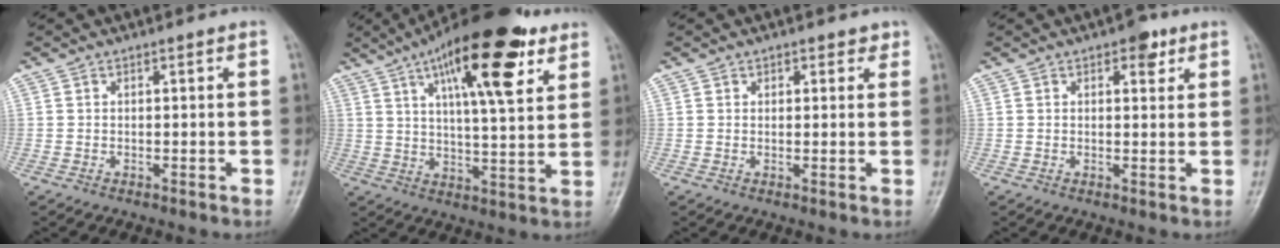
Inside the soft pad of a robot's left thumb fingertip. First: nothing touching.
{"total": 20.0, "force": [10.1, 6.1, 16.2], "torque": [-0.230, -0.025, 0.155]}
{"total": 2.0, "force": [1.3, 1.5, 0.5], "torque": [0.017, -0.004, 0.011]}
{"total": 3.5, "force": [1.9, 1.8, 2.3], "torque": [-0.015, -0.005, 0.022]}